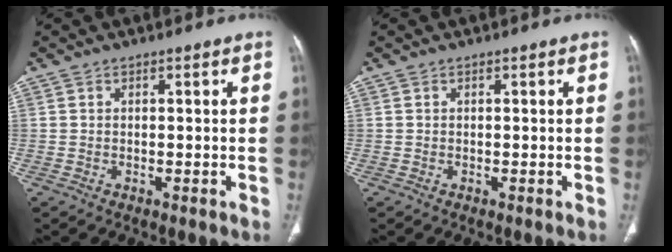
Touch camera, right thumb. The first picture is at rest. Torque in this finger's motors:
{"motor_torque": [0.06, 0.06, -0.03, 0.01, 0.01]}